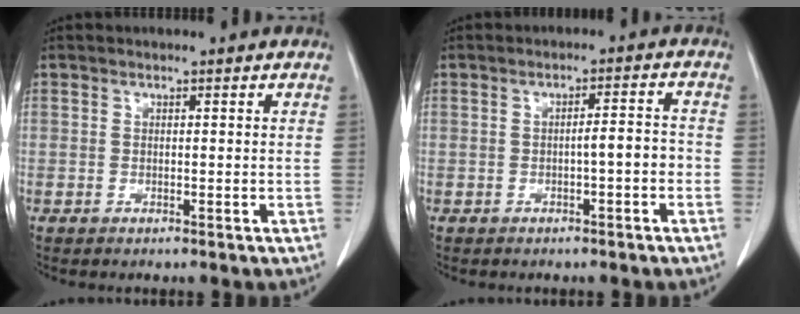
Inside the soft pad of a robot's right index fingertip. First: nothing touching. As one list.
[{"total": 3.1, "force": [-0.8, 0.5, 3.0], "torque": [-0.039, 0.011, -0.012]}]